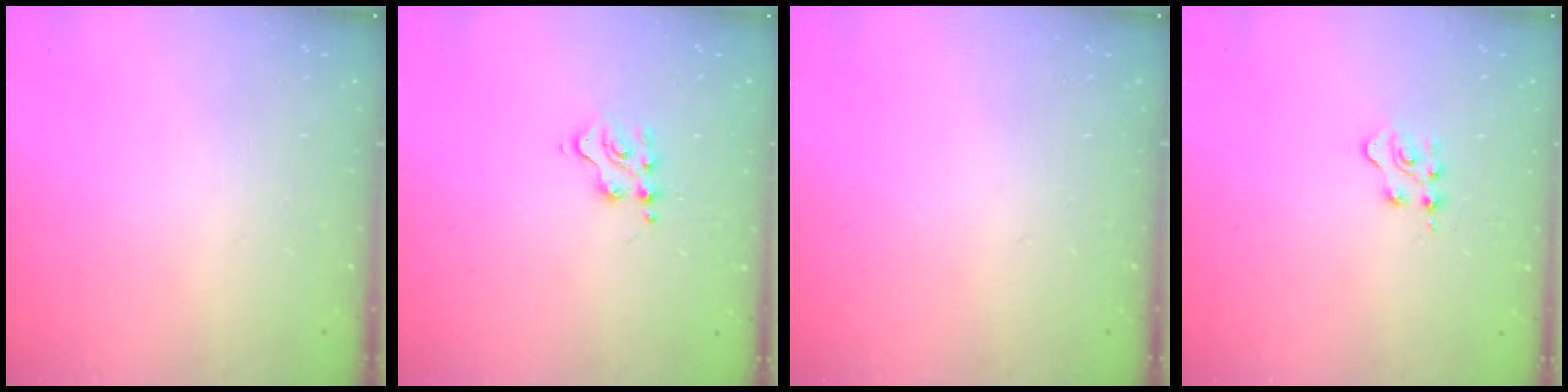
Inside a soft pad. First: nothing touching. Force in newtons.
{"total": 4.3, "press": 4.3, "slide": 0.4}
{"total": 0.0}
{"total": 3.2, "press": 3.1, "slide": 0.6}